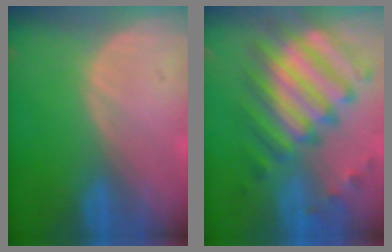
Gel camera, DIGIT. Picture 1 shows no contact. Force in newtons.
{"total": 11.3, "press": 10.6, "slide": 3.9}